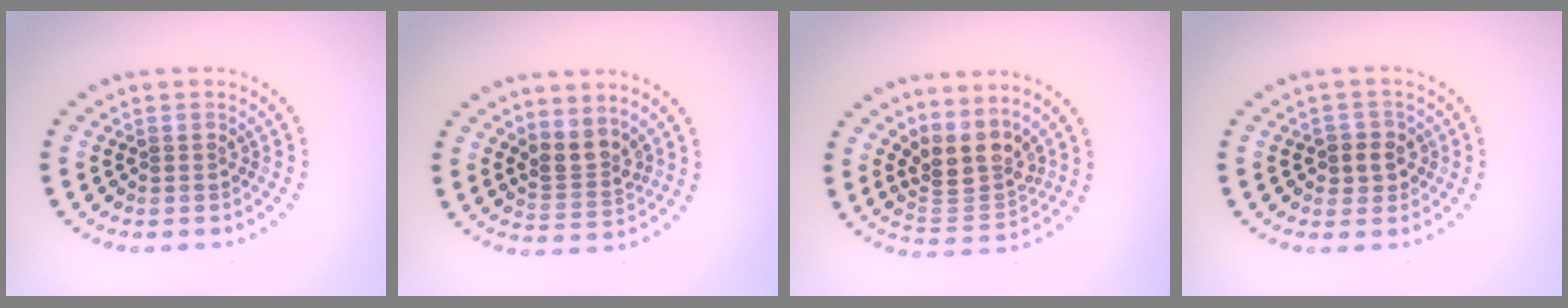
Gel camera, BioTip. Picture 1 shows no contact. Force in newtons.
{"total": 2.6, "press": 1.9, "slide": 1.8}
{"total": 3.9, "press": 2.8, "slide": 2.7}
{"total": 2.3, "press": 2.2, "slide": 0.8}